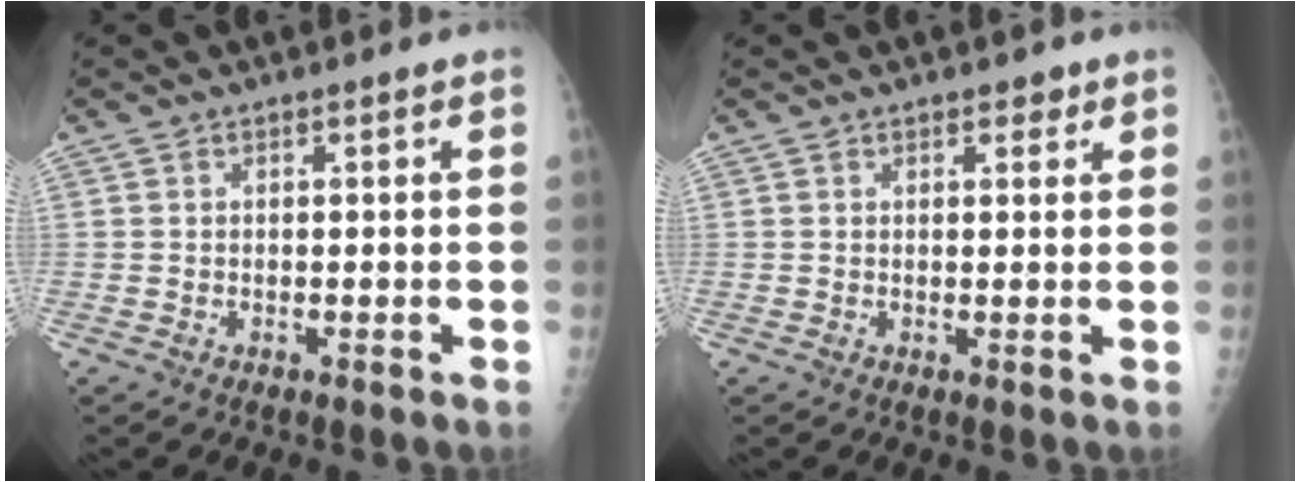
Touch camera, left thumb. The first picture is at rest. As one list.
[{"total": 2.1, "force": [1.4, 1.1, 1.1], "torque": [0.000, -0.006, 0.015]}]